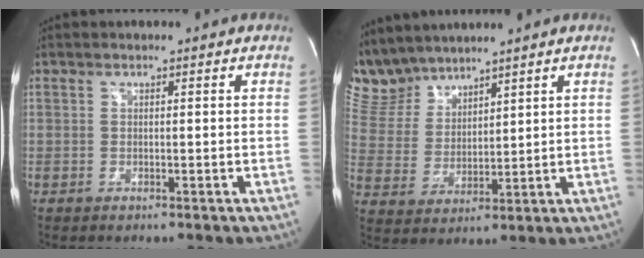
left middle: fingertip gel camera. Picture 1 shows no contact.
{"total": 8.7, "force": [8.3, 2.5, 0.9], "torque": [-0.040, 0.015, 0.187]}